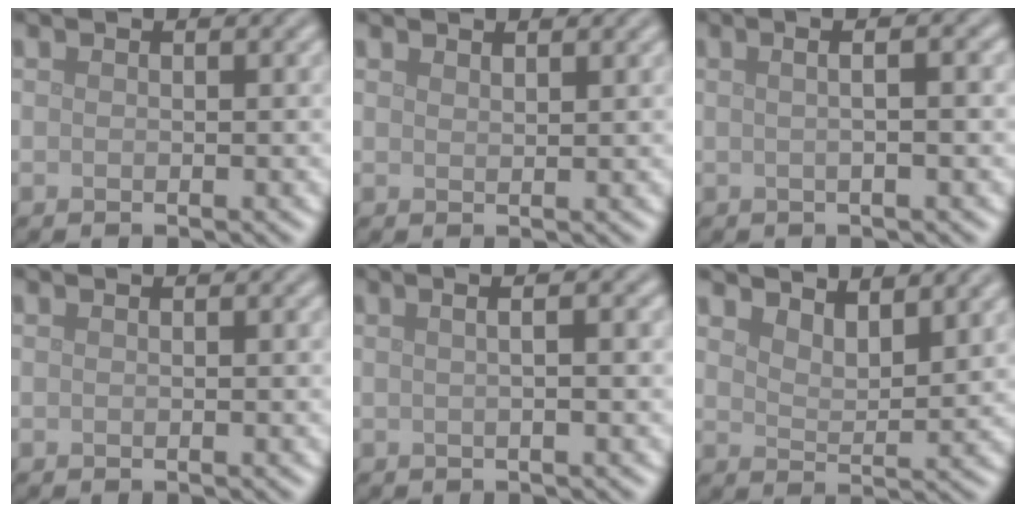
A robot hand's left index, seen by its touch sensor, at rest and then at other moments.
{"total": 1.2, "force": [1.1, 0.1, 0.2], "torque": [-0.001, 0.001, 0.018]}
{"total": 4.6, "force": [1.2, 2.1, 4.0], "torque": [-0.025, 0.021, -0.012]}
{"total": 0.0}
{"total": 4.1, "force": [1.2, 1.8, 3.4], "torque": [-0.019, 0.020, -0.012]}
{"total": 3.8, "force": [3.4, 1.0, 1.5], "torque": [-0.031, -0.005, 0.056]}